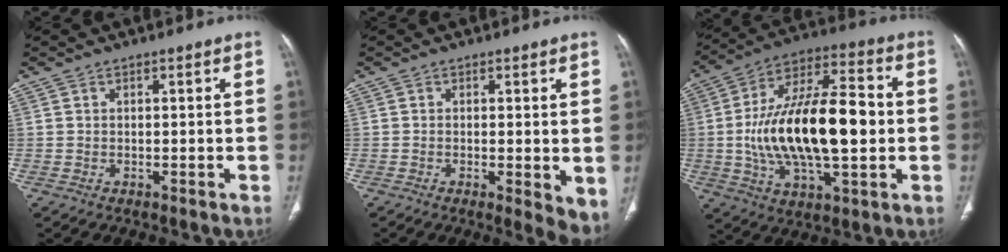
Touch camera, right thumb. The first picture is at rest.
{"total": 5.1, "force": [-0.4, 1.4, 4.8], "torque": [-0.066, -0.016, -0.007]}
{"total": 24.2, "force": [-1.1, 10.6, 21.8], "torque": [-0.382, 0.022, -0.016]}